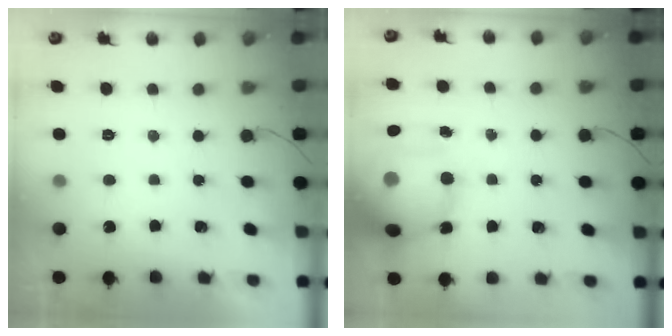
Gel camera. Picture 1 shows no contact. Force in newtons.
{"total": 16.8, "press": 16.6, "slide": 2.3}